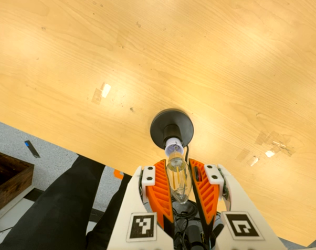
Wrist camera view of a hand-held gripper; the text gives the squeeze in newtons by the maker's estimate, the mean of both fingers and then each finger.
{"total": 14.1, "left": 15.1, "right": 13.1}